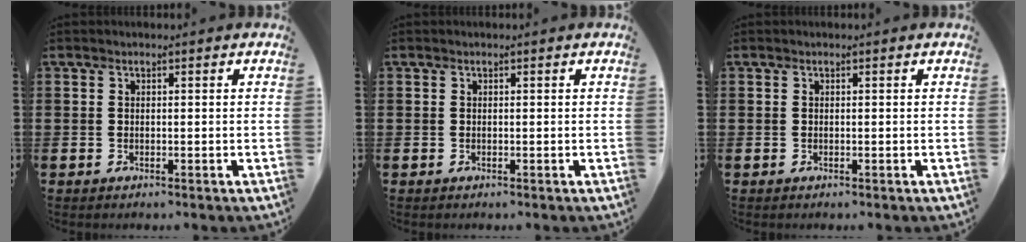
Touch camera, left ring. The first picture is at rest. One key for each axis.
{"total": 0.0}
{"total": 0.0}